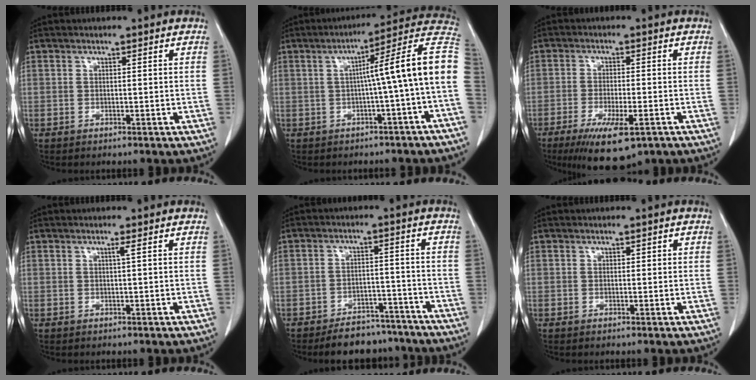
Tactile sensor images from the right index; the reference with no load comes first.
{"total": 12.8, "force": [-0.8, -1.4, 12.7], "torque": [-0.160, 0.036, -0.020]}
{"total": 9.8, "force": [-5.6, 2.4, 7.6], "torque": [-0.128, -0.022, -0.085]}
{"total": 0.7, "force": [0.2, -0.3, 0.6], "torque": [-0.015, -0.002, 0.007]}
{"total": 8.8, "force": [-7.8, 3.8, 1.6], "torque": [-0.003, 0.015, -0.111]}
{"total": 0.7, "force": [0.2, 0.4, 0.5], "torque": [-0.005, 0.006, 0.004]}